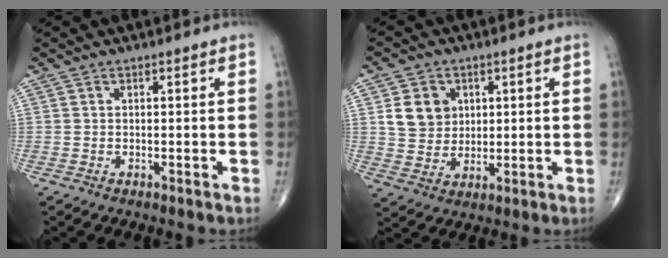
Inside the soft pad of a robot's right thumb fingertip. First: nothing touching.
{"total": 7.6, "force": [2.3, 6.5, 3.3], "torque": [-0.029, -0.011, 0.048]}